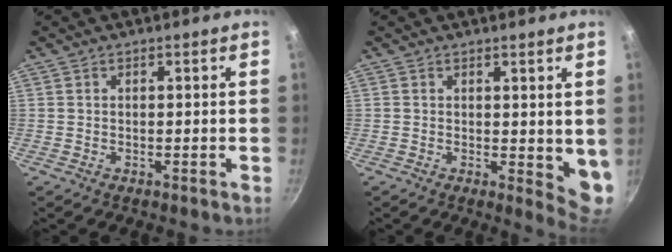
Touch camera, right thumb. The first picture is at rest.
{"total": 5.6, "force": [1.2, 2.5, 4.8], "torque": [-0.057, -0.016, 0.018]}